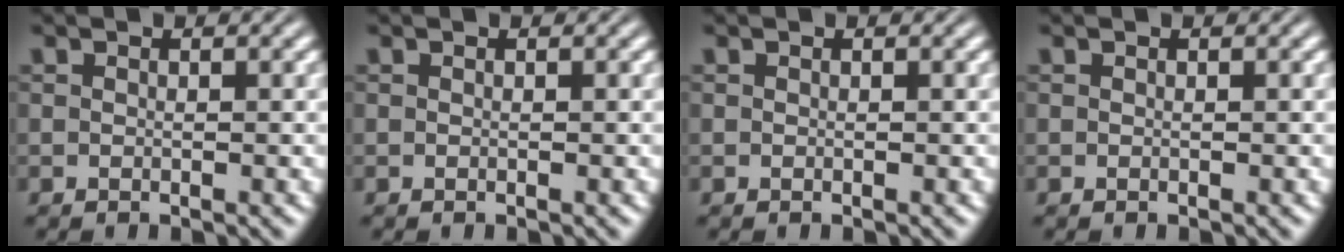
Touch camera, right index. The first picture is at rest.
{"total": 0.0}
{"total": 0.0}
{"total": 0.0}